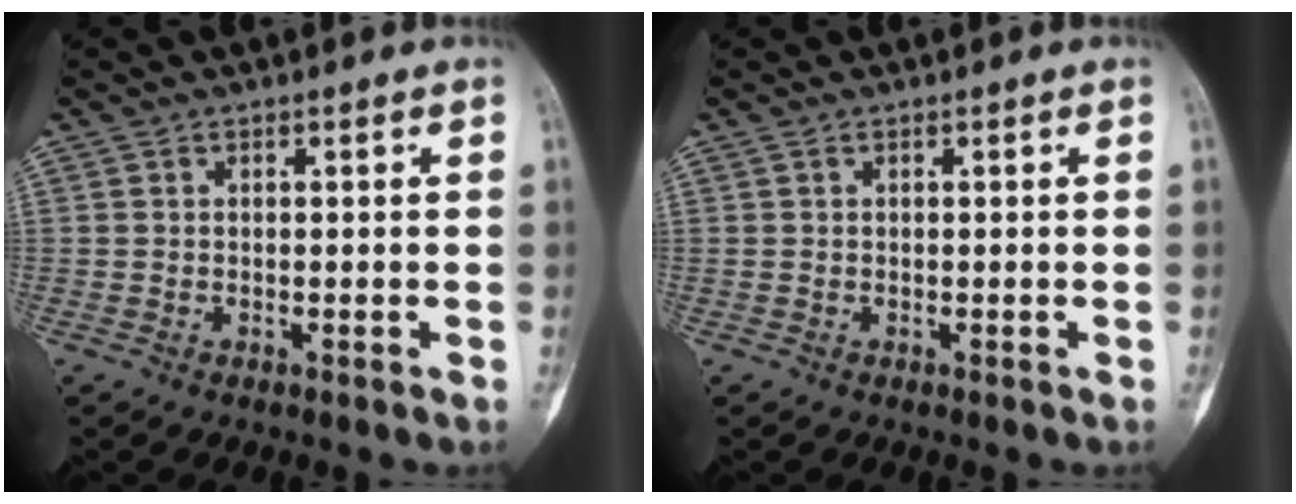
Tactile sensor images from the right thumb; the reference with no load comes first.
{"total": 0.0}